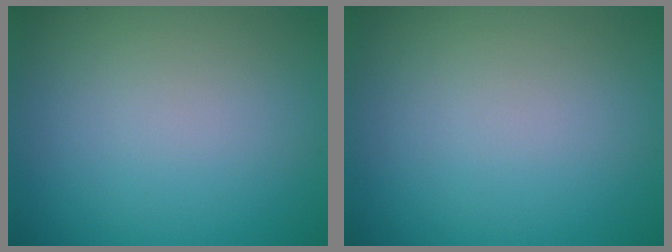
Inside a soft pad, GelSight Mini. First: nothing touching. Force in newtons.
{"total": 0.0}